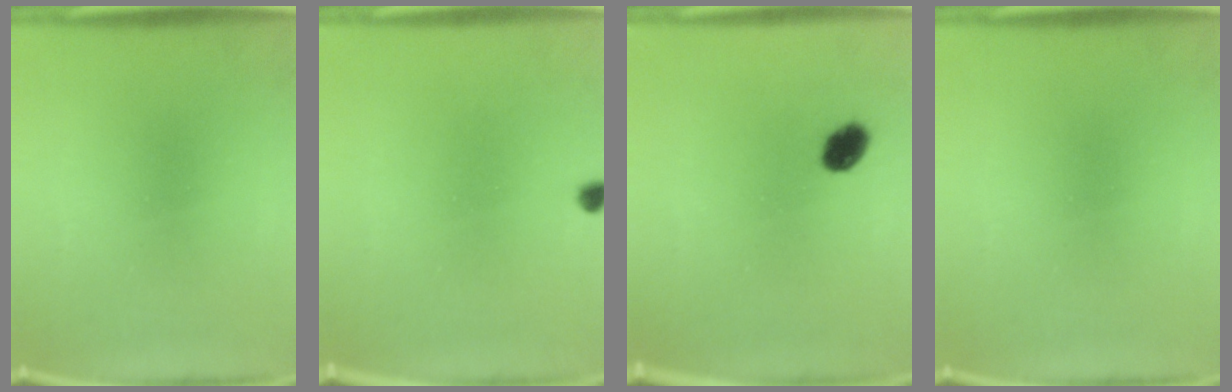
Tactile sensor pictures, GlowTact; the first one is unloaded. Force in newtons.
{"total": 1.2}
{"total": 4.3}
{"total": 0.0}